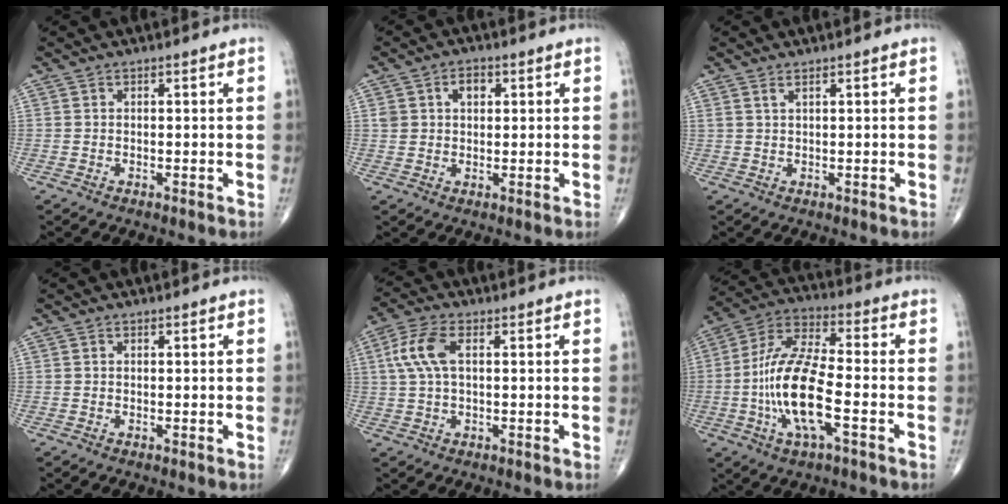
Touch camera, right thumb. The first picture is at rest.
{"total": 4.1, "force": [1.4, 3.0, 2.5], "torque": [-0.026, 0.001, 0.024]}
{"total": 1.0, "force": [0.7, 0.2, 0.7], "torque": [-0.016, 0.002, 0.018]}
{"total": 0.0}
{"total": 7.1, "force": [1.5, 3.3, 6.1], "torque": [-0.146, 0.017, 0.028]}
{"total": 16.0, "force": [-3.9, 5.3, 14.5], "torque": [-0.297, 0.028, -0.078]}